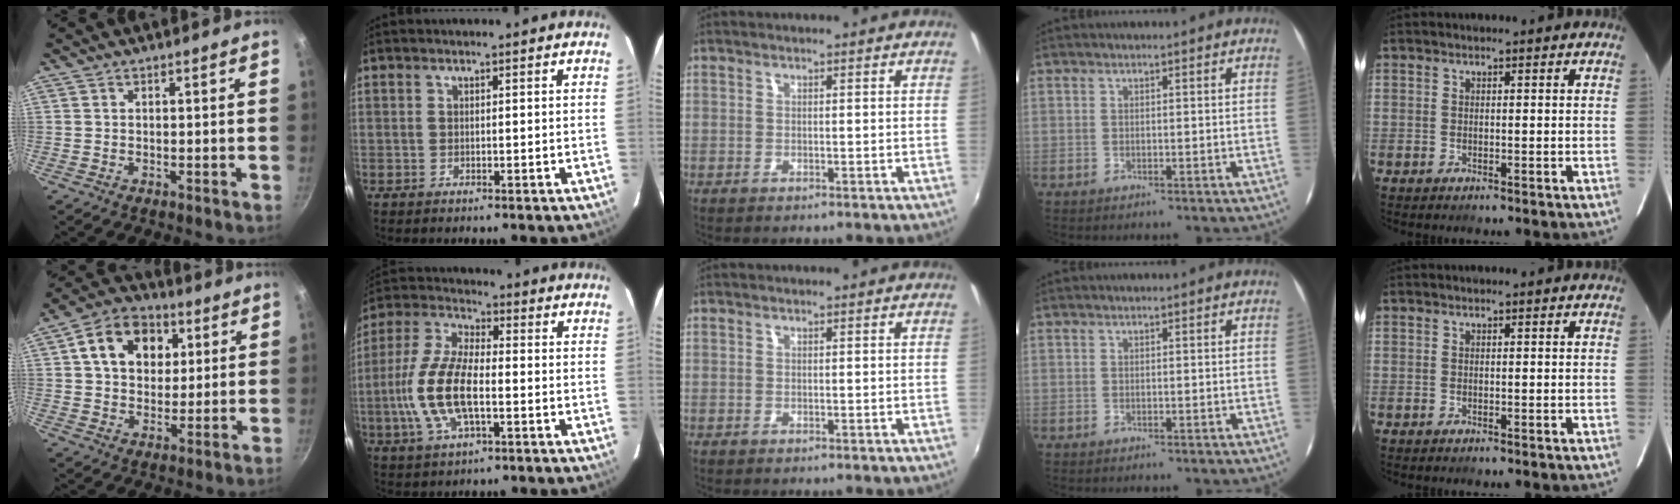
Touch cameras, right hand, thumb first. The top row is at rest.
{"thumb": {"total": 13.8, "force": [4.2, 10.3, 8.0], "torque": [-0.105, 0.009, 0.059]}, "index": {"total": 13.7, "force": [-3.0, 5.4, 12.3], "torque": [-0.267, 0.000, -0.062]}}